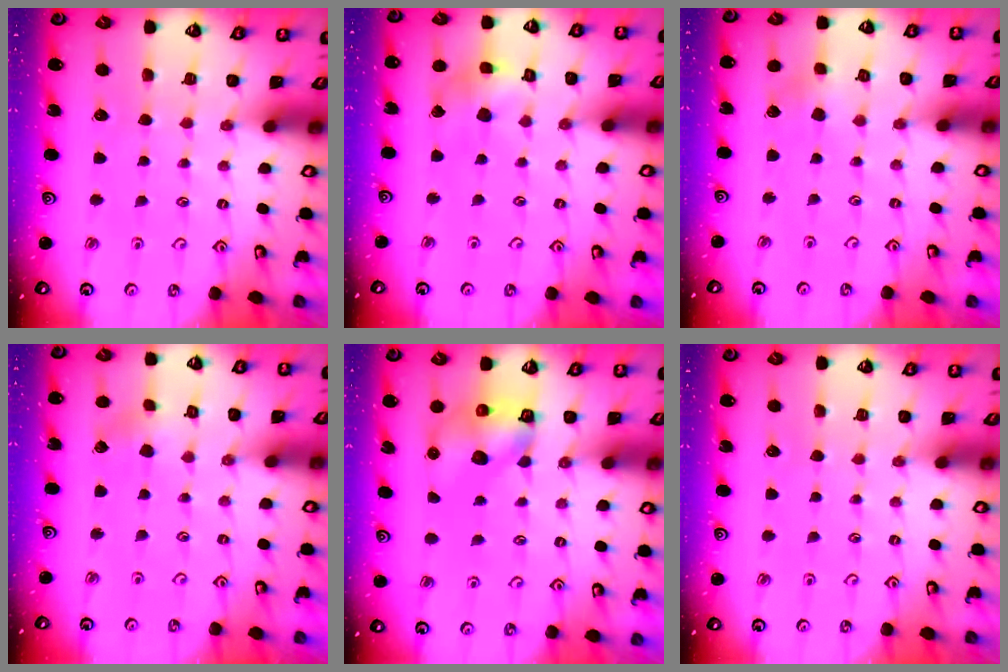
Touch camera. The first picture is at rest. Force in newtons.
{"total": 8.6, "press": 8.6, "slide": 1.0}
{"total": 3.1, "press": 3.1, "slide": 0.3}
{"total": 2.5, "press": 2.4, "slide": 0.8}
{"total": 8.2, "press": 8.2, "slide": 0.7}
{"total": 0.0}